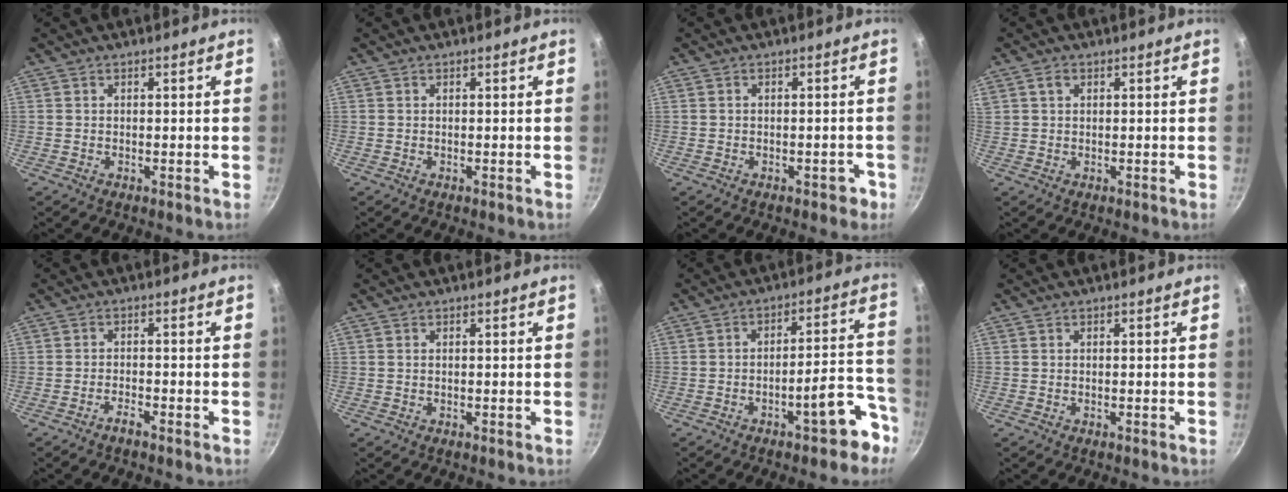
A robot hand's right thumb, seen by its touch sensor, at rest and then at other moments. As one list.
[{"total": 0.0}, {"total": 2.4, "force": [-1.3, 1.4, 1.5], "torque": [0.000, 0.025, -0.004]}, {"total": 1.8, "force": [0.8, 1.3, 1.1], "torque": [-0.016, 0.006, 0.016]}, {"total": 1.9, "force": [-1.6, 0.2, 0.9], "torque": [-0.019, 0.016, -0.028]}, {"total": 0.0}, {"total": 10.4, "force": [-6.1, 3.3, 7.7], "torque": [-0.064, 0.069, -0.075]}, {"total": 0.0}]